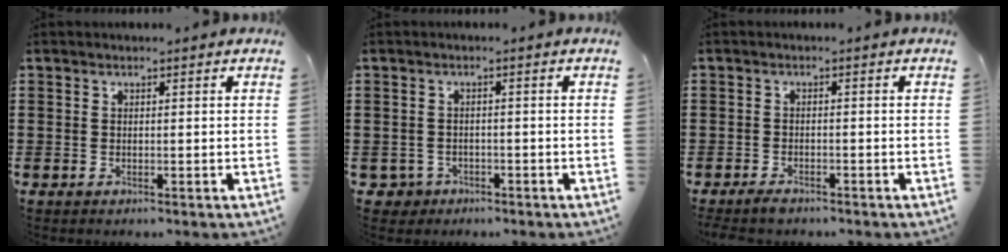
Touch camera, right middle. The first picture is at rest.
{"total": 1.7, "force": [-1.3, 1.1, 0.2], "torque": [-0.012, -0.001, -0.031]}
{"total": 1.5, "force": [-1.4, 0.4, 0.4], "torque": [-0.020, -0.003, -0.030]}